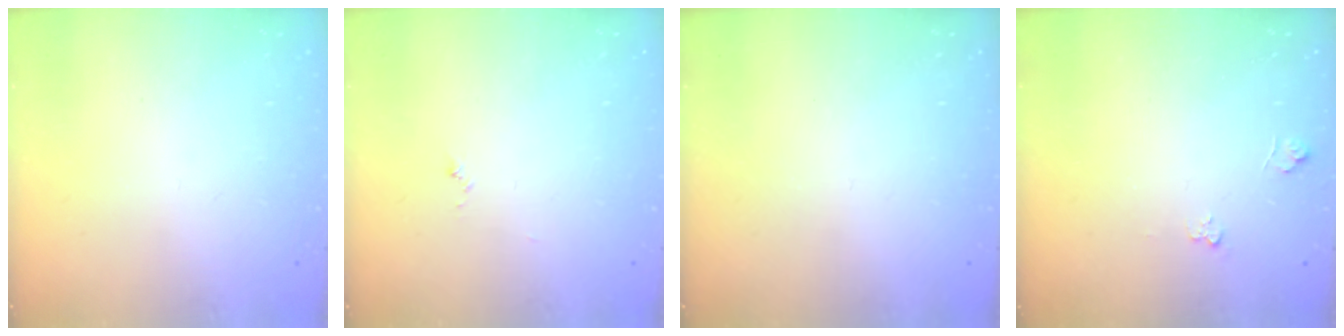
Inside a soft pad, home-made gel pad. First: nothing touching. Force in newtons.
{"total": 3.8, "press": 3.8, "slide": 0.4}
{"total": 0.0}
{"total": 3.6, "press": 3.6, "slide": 0.4}